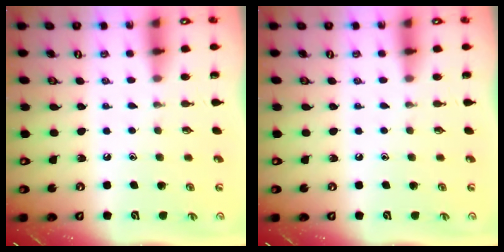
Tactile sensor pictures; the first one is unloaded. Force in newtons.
{"total": 0.0}